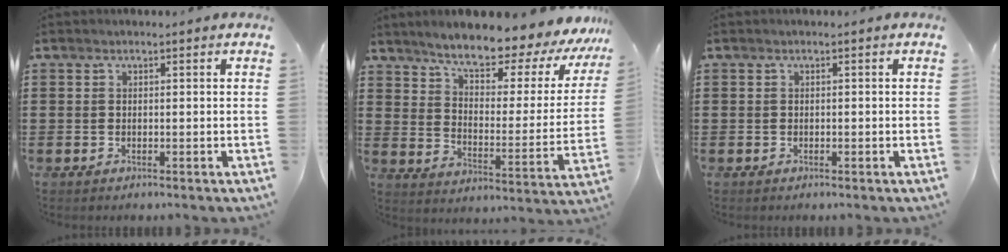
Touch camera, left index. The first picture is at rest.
{"total": 8.4, "force": [7.0, 1.9, 4.2], "torque": [-0.089, -0.052, 0.110]}
{"total": 0.0}